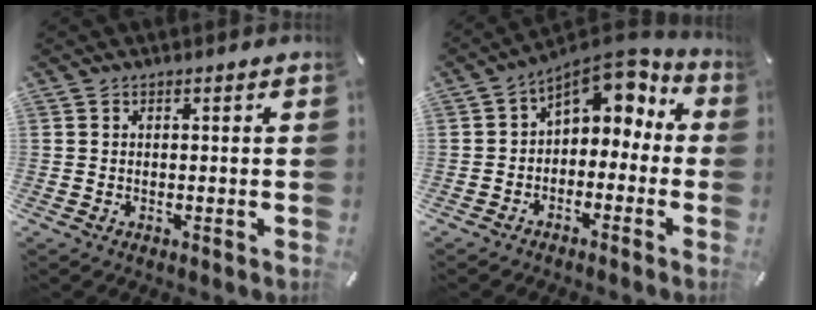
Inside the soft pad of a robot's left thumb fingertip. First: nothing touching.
{"total": 7.0, "force": [3.4, 5.1, 3.2], "torque": [-0.045, -0.032, 0.062]}